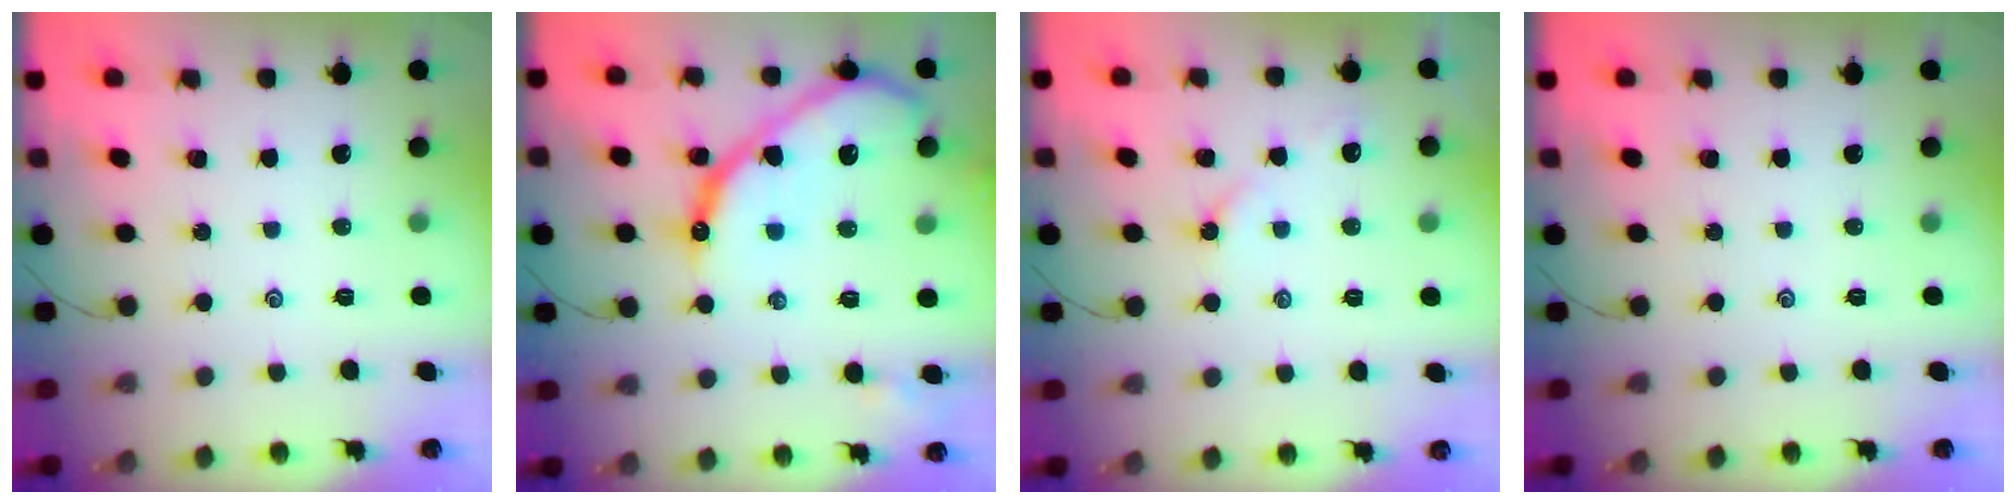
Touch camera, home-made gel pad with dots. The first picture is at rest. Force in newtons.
{"total": 19.4, "press": 19.3, "slide": 1.7}
{"total": 2.2, "press": 2.1, "slide": 0.6}
{"total": 0.0}